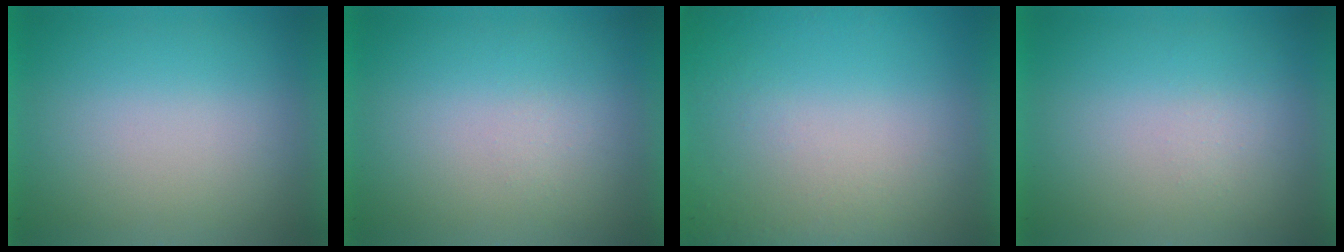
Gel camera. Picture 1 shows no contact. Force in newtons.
{"total": 1.2}
{"total": 5.1}
{"total": 1.3}